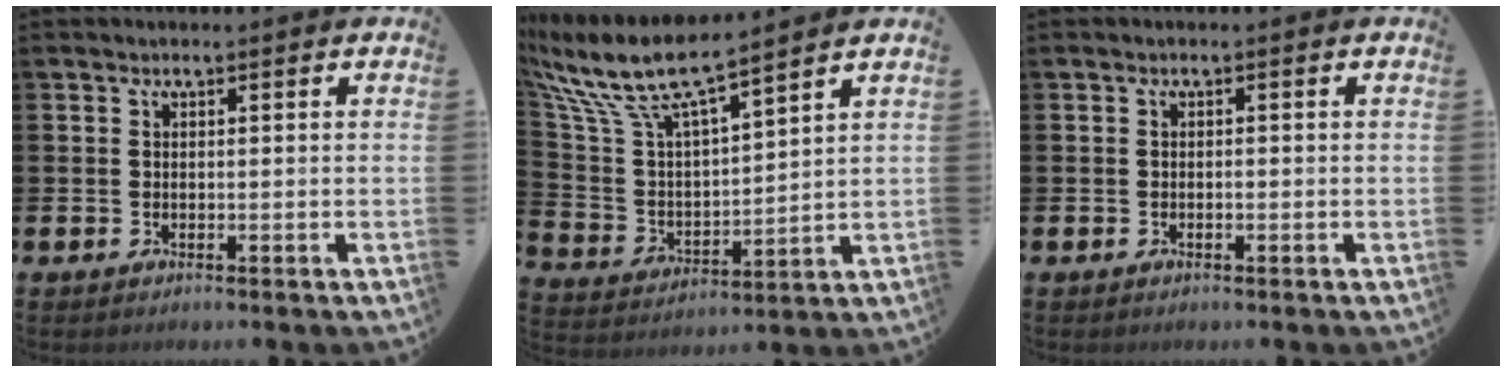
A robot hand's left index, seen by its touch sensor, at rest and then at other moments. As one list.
[{"total": 9.4, "force": [8.2, 1.7, 4.2], "torque": [-0.122, -0.050, 0.138]}, {"total": 0.0}]